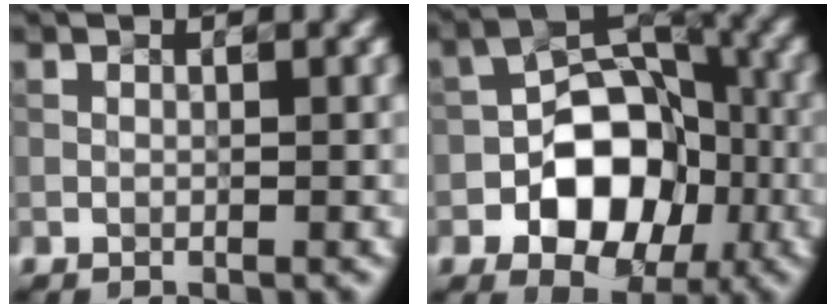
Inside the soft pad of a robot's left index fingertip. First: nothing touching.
{"total": 7.9, "force": [-2.7, 5.6, 4.9], "torque": [-0.059, 0.007, -0.037]}